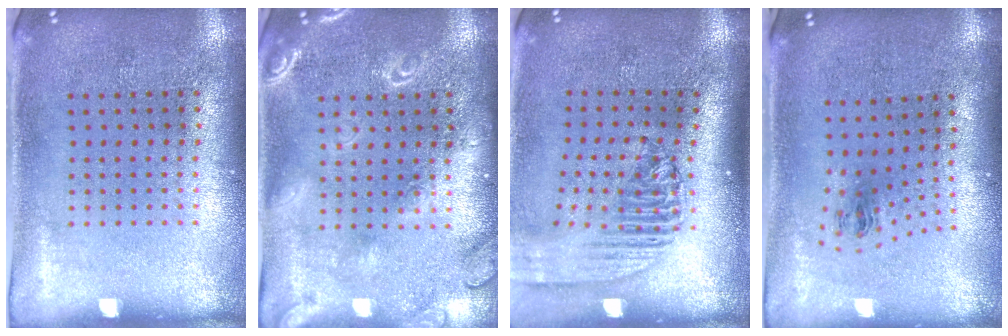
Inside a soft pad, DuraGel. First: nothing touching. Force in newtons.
{"total": 1.8, "press": 1.8, "slide": 0.2}
{"total": 2.3, "press": 1.7, "slide": 1.5}
{"total": 1.0, "press": 0.4, "slide": 0.9}